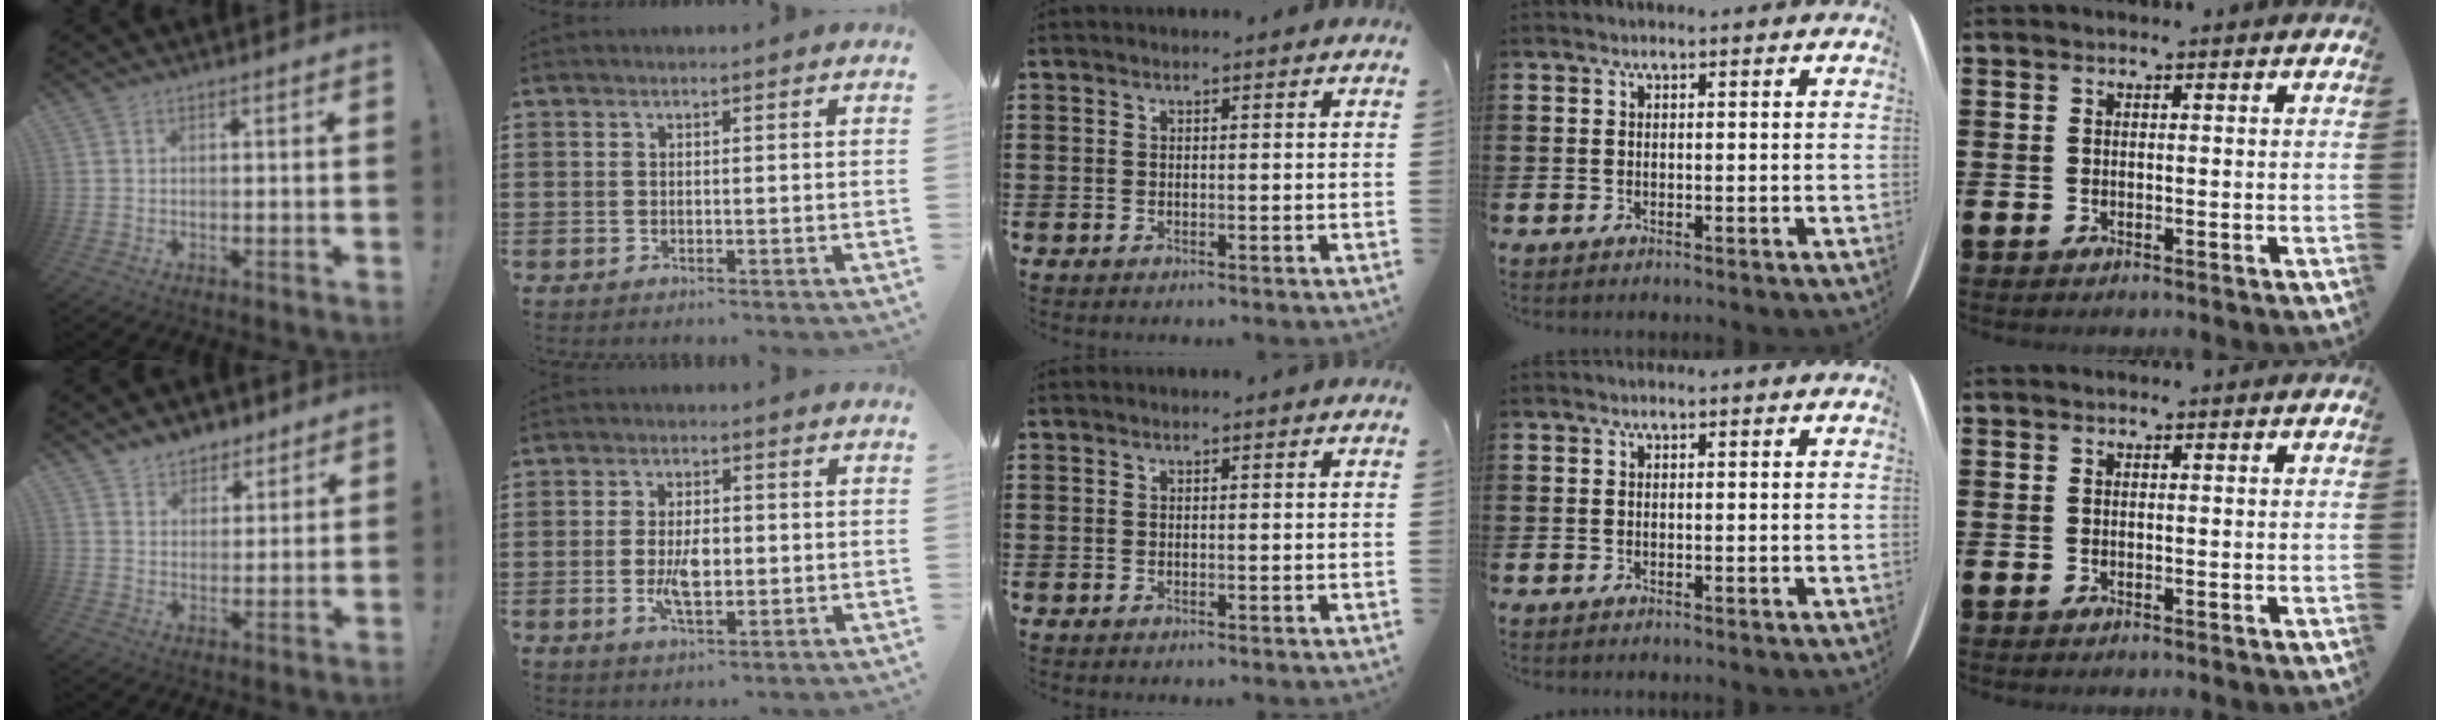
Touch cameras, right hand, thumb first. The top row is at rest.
{"thumb": {"total": 6.7, "force": [5.3, 4.1, 0.4], "torque": [0.001, -0.044, 0.102]}, "index": {"total": 5.3, "force": [-0.7, 2.4, 4.7], "torque": [-0.090, -0.004, -0.017]}}